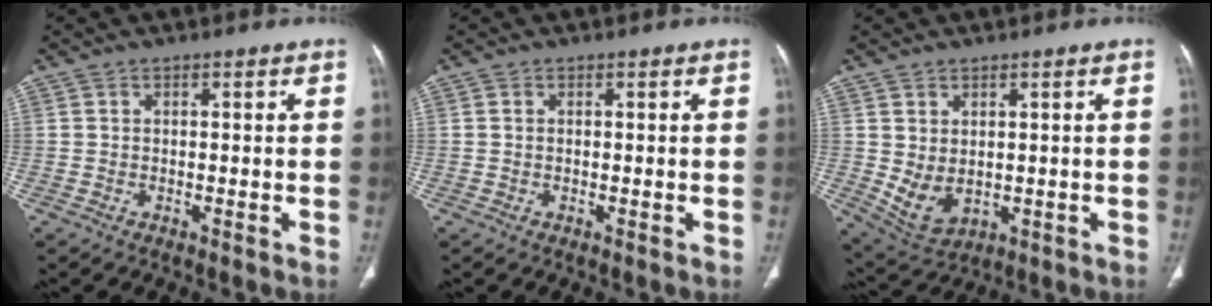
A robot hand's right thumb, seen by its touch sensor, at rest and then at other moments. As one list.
[{"total": 0.0}, {"total": 6.4, "force": [0.2, 4.2, 4.8], "torque": [-0.081, -0.009, 0.028]}]